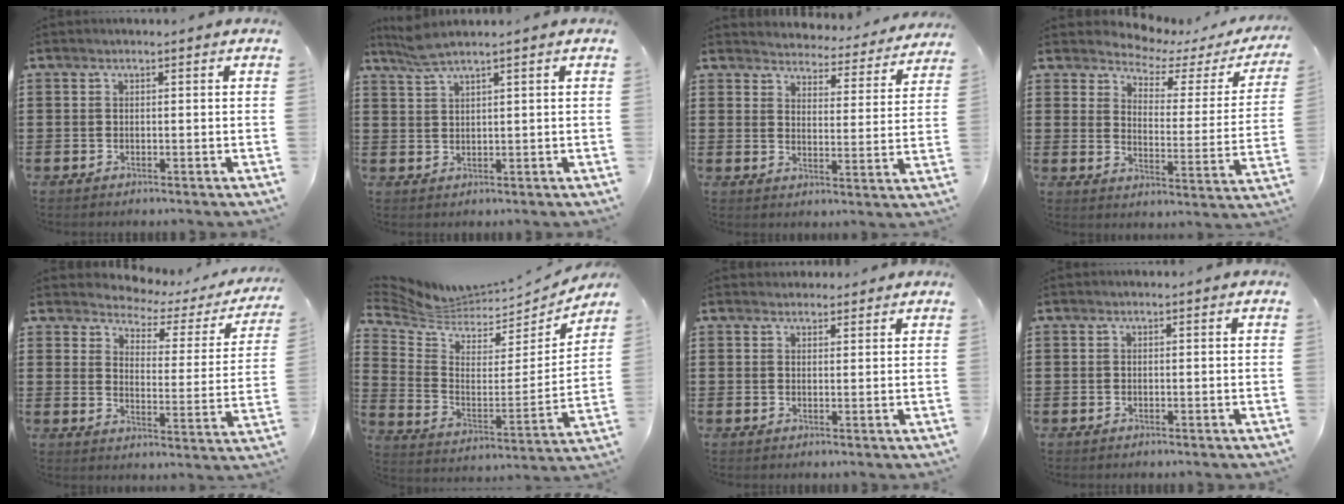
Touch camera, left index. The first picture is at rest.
{"total": 2.9, "force": [2.2, 0.0, 1.9], "torque": [-0.041, 0.001, 0.039]}
{"total": 4.4, "force": [4.3, 0.3, -0.1], "torque": [-0.017, -0.039, 0.072]}
{"total": 3.8, "force": [3.5, 0.9, 1.1], "torque": [-0.038, -0.030, 0.053]}
{"total": 2.9, "force": [2.8, 0.6, 0.5], "torque": [-0.033, -0.027, 0.040]}
{"total": 5.0, "force": [4.6, 1.6, 1.1], "torque": [-0.053, -0.046, 0.078]}
{"total": 1.9, "force": [1.7, 0.8, -0.1], "torque": [-0.002, 0.005, 0.034]}
{"total": 0.0}